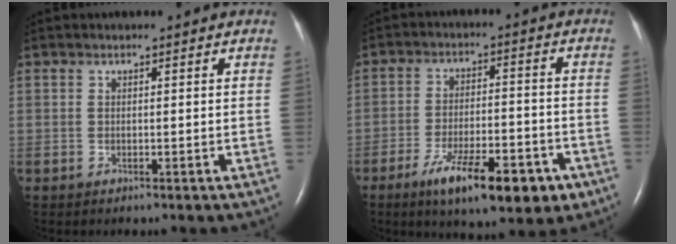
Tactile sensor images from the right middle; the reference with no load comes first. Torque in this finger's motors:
{"motor_torque": [1.26, -0.88, 0.27, 0.12]}